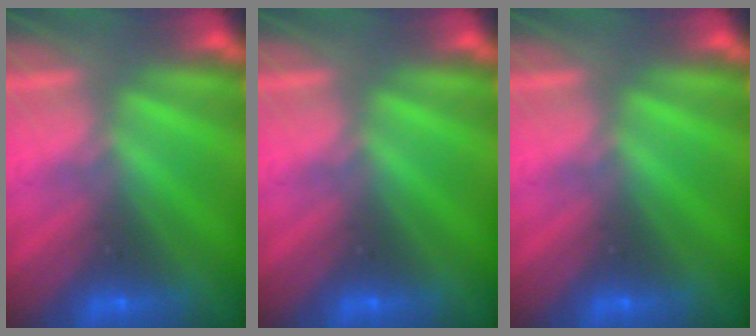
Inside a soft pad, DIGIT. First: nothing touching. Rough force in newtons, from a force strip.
{"total": 0.0}
{"total": 0.0}